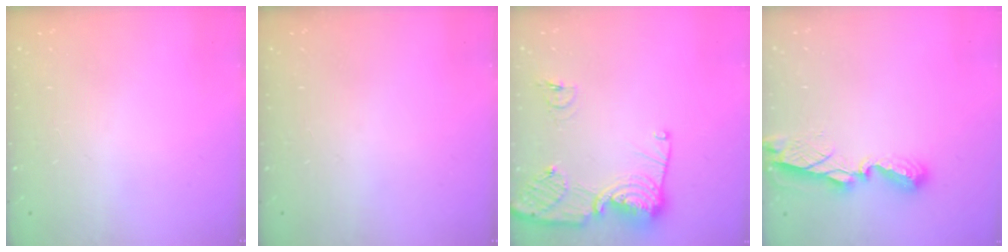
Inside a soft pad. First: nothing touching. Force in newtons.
{"total": 0.0}
{"total": 13.9, "press": 13.8, "slide": 1.5}
{"total": 8.3, "press": 8.3, "slide": 0.7}